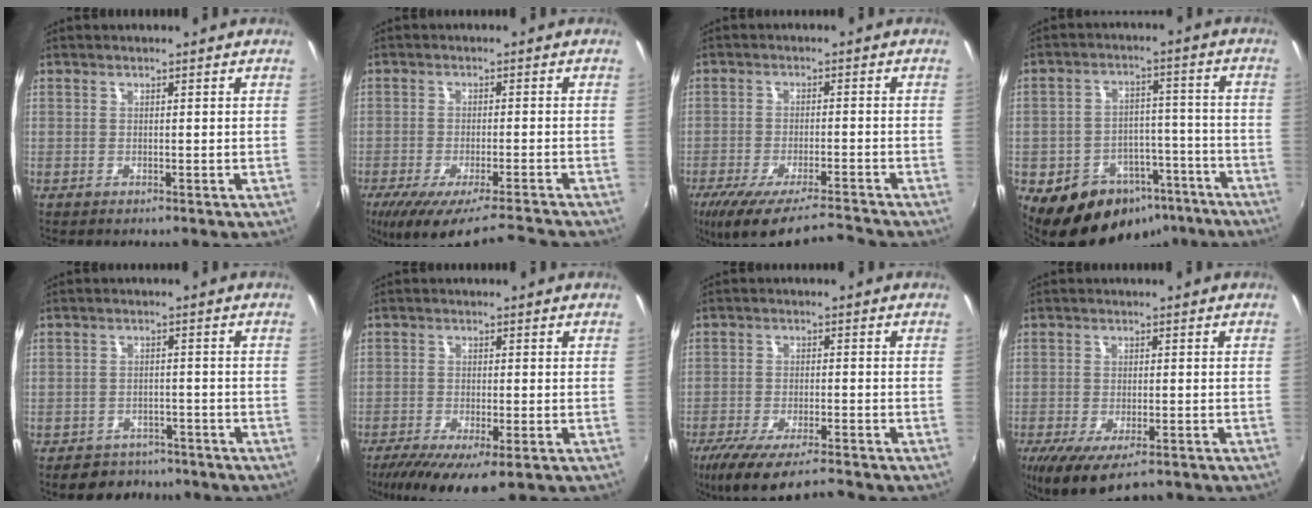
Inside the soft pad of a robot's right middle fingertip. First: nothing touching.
{"total": 13.5, "force": [-11.5, 1.0, 6.9], "torque": [-0.131, -0.033, -0.186]}
{"total": 12.8, "force": [-11.1, 1.3, 6.3], "torque": [-0.134, -0.028, -0.191]}
{"total": 16.3, "force": [-10.6, 10.5, 6.6], "torque": [-0.135, 0.029, -0.128]}
{"total": 7.9, "force": [-6.5, 4.2, 1.8], "torque": [-0.045, 0.007, -0.087]}
{"total": 10.0, "force": [-6.3, 2.6, 7.3], "torque": [-0.154, -0.041, -0.104]}
{"total": 11.4, "force": [-9.3, 1.8, 6.3], "torque": [-0.138, -0.037, -0.161]}
{"total": 10.2, "force": [-7.0, 3.4, 6.6], "torque": [-0.138, -0.040, -0.115]}